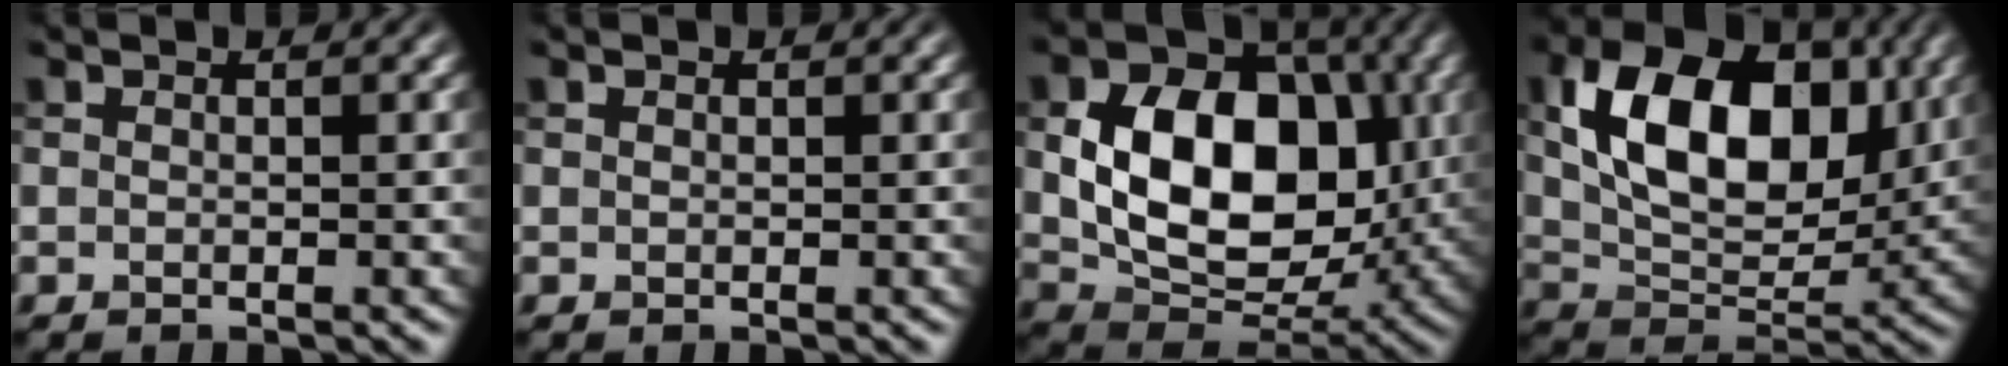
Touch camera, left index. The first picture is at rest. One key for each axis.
{"total": 0.0}
{"total": 11.8, "fx": 0.9, "fy": 8.3, "fz": 8.3, "tx": -0.149, "ty": -0.008, "tz": 0.026}
{"total": 11.8, "fx": 3.2, "fy": 7.5, "fz": 8.5, "tx": -0.147, "ty": -0.001, "tz": 0.058}